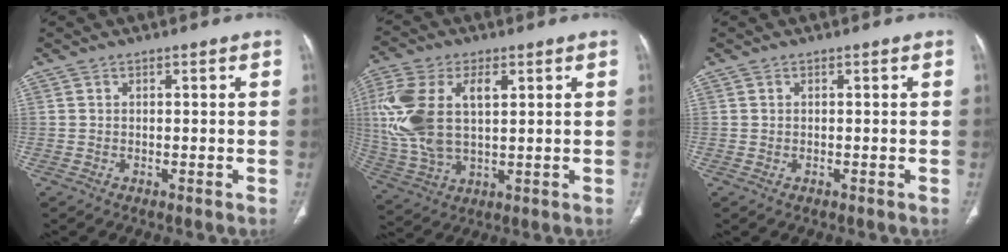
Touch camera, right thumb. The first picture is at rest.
{"total": 16.5, "force": [3.5, 9.2, 13.2], "torque": [-0.298, 0.006, 0.072]}
{"total": 0.0}